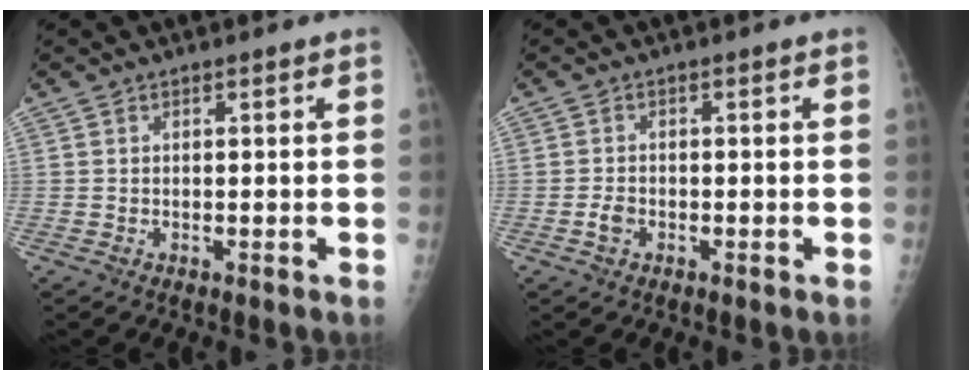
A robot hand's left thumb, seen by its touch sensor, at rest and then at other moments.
{"total": 2.1, "force": [-0.9, 1.4, 1.2], "torque": [-0.023, 0.004, -0.017]}